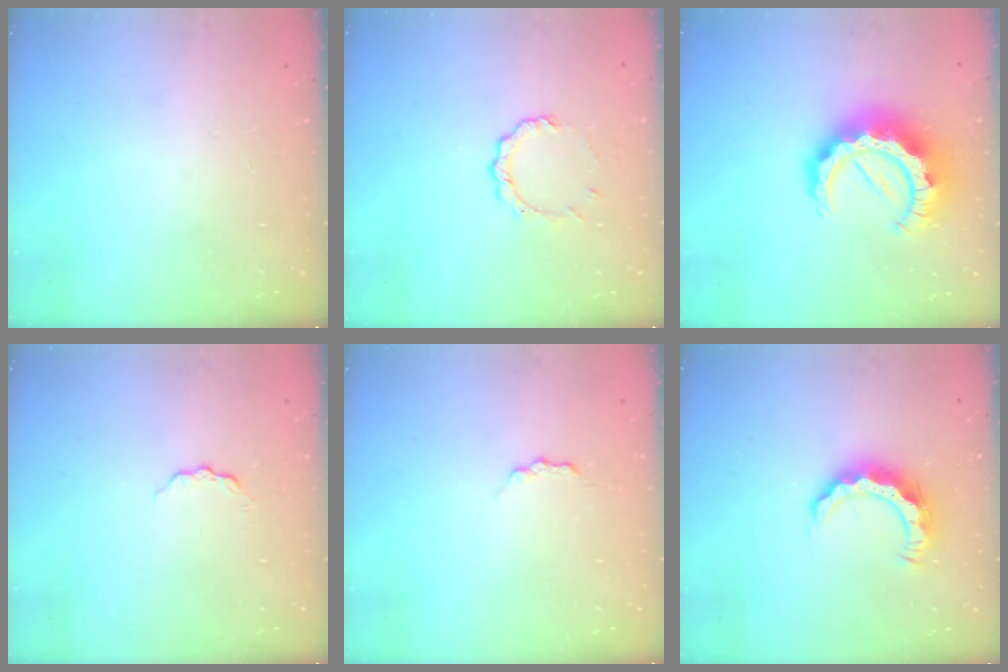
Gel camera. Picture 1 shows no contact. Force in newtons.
{"total": 5.5, "press": 5.5, "slide": 0.5}
{"total": 16.9, "press": 16.8, "slide": 1.5}
{"total": 3.7, "press": 3.7, "slide": 0.4}
{"total": 2.1, "press": 2.0, "slide": 0.3}
{"total": 8.6, "press": 8.6, "slide": 0.4}